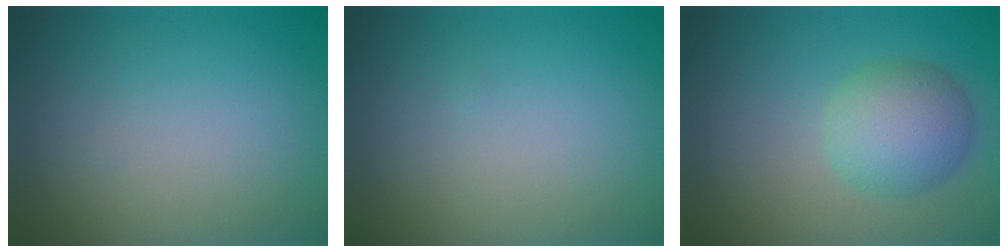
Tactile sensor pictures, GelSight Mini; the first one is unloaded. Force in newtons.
{"total": 0.0}
{"total": 4.5, "press": 4.5, "slide": 0.4}